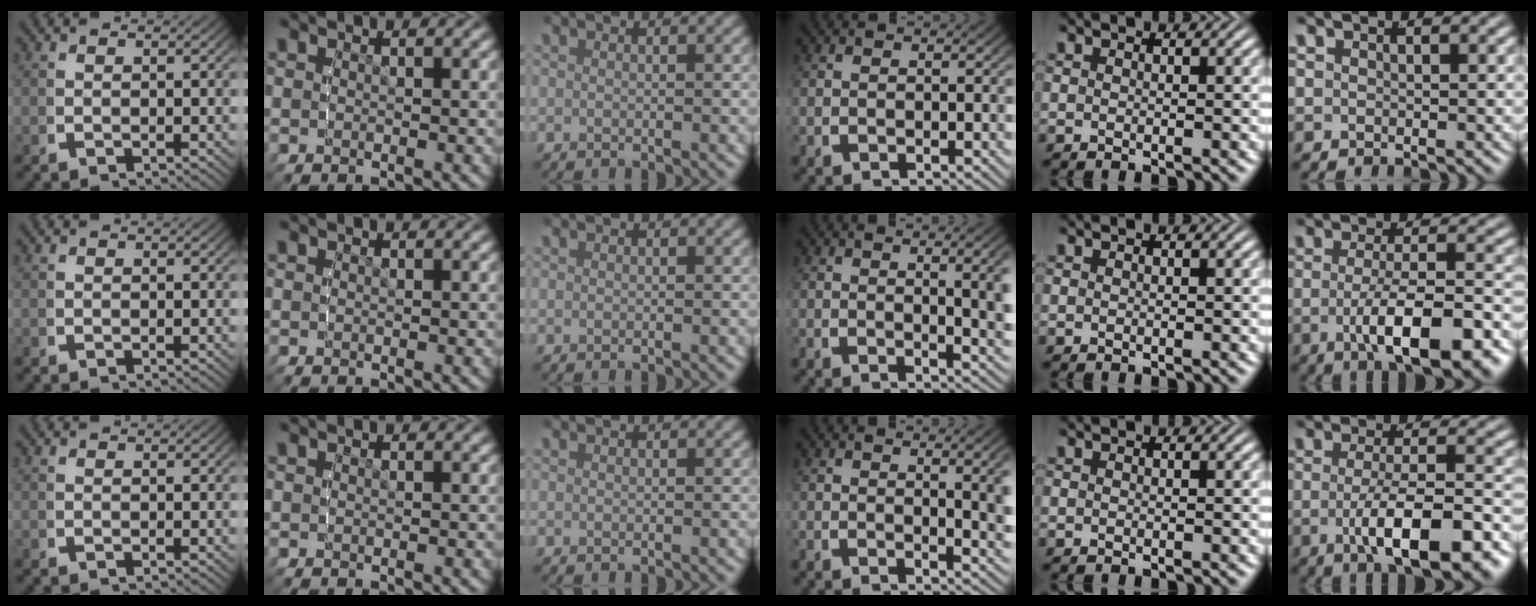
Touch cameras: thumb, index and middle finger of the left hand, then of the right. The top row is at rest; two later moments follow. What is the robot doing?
{"motion": "lift_and_place", "object": "bottle"}